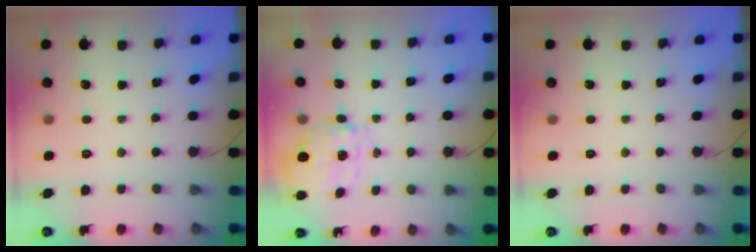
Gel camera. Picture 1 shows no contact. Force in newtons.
{"total": 3.6, "press": 3.5, "slide": 0.7}
{"total": 0.0}